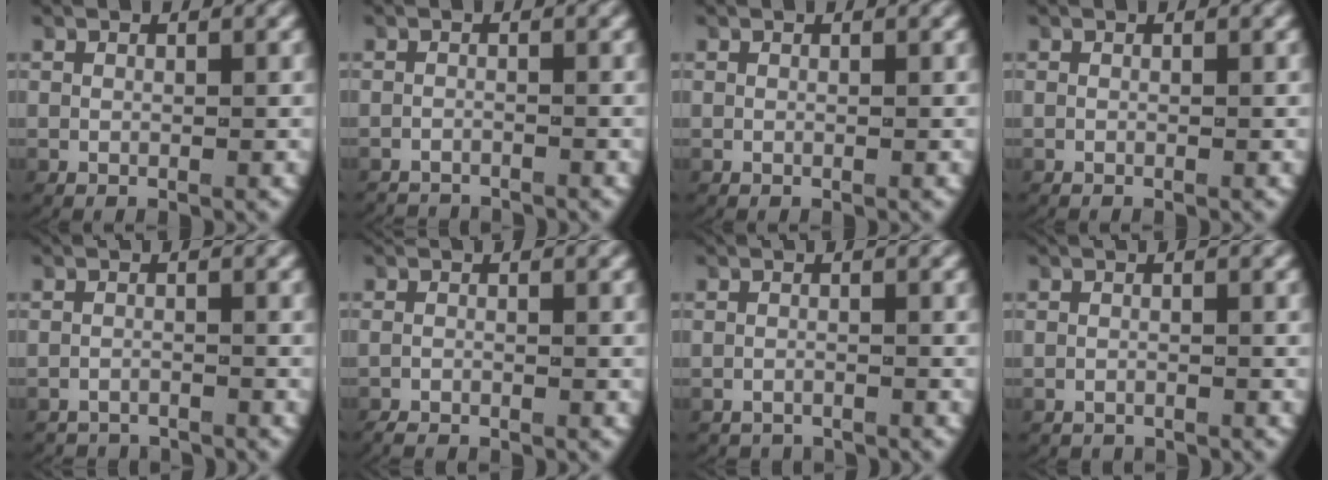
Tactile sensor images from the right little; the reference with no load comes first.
{"total": 2.9, "force": [-2.9, 0.3, 0.1], "torque": [-0.005, -0.016, -0.042]}
{"total": 0.0}
{"total": 0.0}
{"total": 3.3, "force": [-3.2, 0.4, 0.0], "torque": [0.000, -0.015, -0.050]}
{"total": 1.9, "force": [-1.8, 0.4, 0.2], "torque": [-0.014, -0.011, -0.029]}
{"total": 2.7, "force": [-2.7, 0.1, -0.1], "torque": [0.000, -0.014, -0.038]}
{"total": 1.9, "force": [-1.9, 0.0, -0.1], "torque": [-0.004, -0.012, -0.025]}